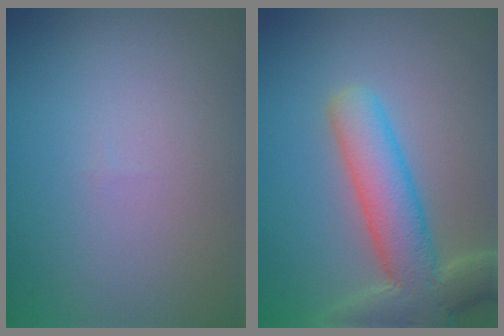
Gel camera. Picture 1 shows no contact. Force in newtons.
{"total": 6.8, "press": 6.7, "slide": 0.7}